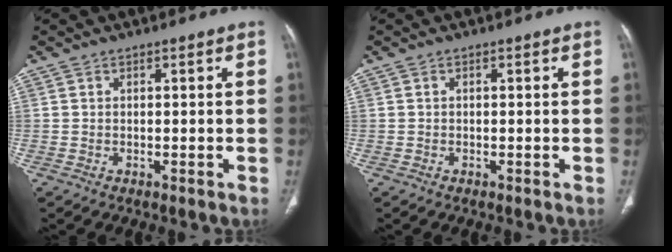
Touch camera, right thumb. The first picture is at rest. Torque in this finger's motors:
{"motor_torque": [0.00, 0.14, -0.32, 0.06, 0.03]}